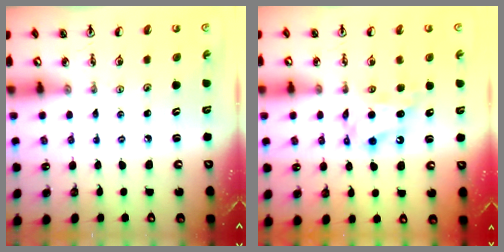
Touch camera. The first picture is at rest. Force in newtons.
{"total": 6.5, "press": 6.5, "slide": 0.2}